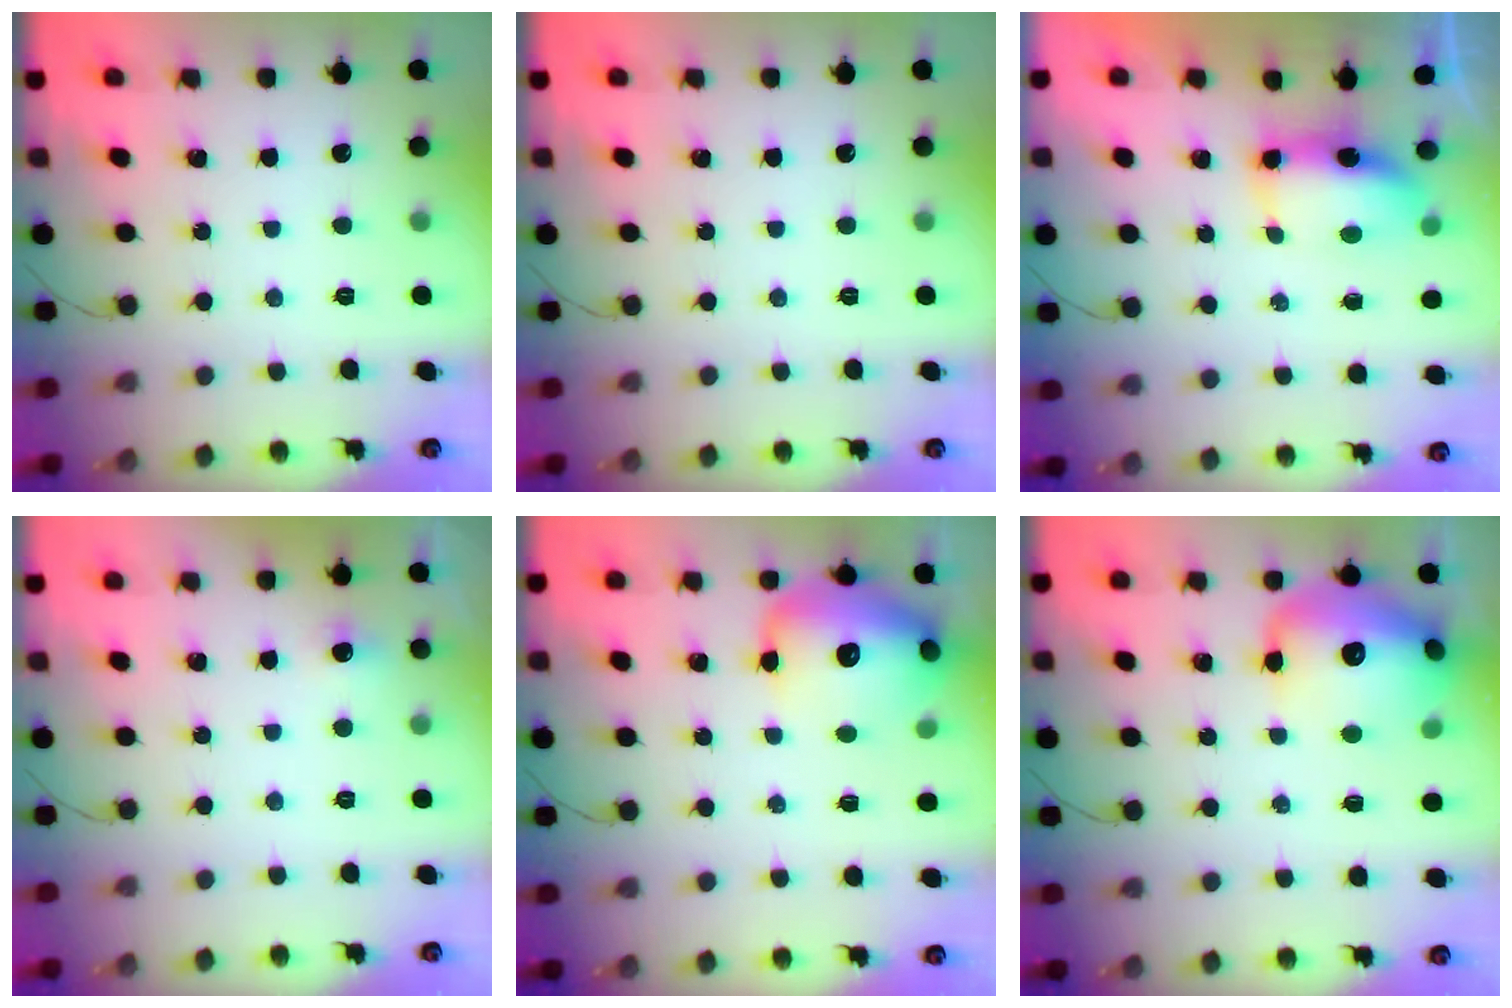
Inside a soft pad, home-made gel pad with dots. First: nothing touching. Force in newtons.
{"total": 0.0}
{"total": 12.5, "press": 8.9, "slide": 8.7}
{"total": 4.0, "press": 3.7, "slide": 1.6}
{"total": 18.0, "press": 17.8, "slide": 2.6}
{"total": 19.7, "press": 19.6, "slide": 2.8}